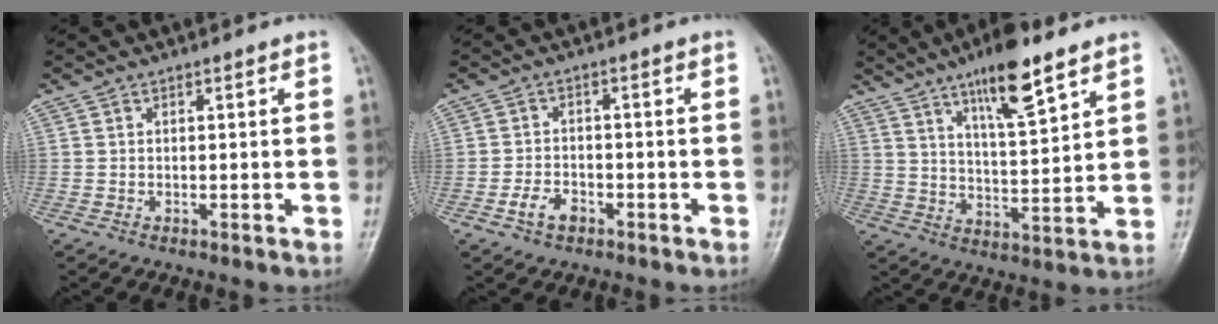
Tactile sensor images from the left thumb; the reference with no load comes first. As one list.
[{"total": 3.9, "force": [-2.1, 2.4, 2.2], "torque": [-0.038, 0.016, -0.038]}, {"total": 12.6, "force": [8.0, 2.9, 9.3], "torque": [-0.140, -0.045, 0.134]}]